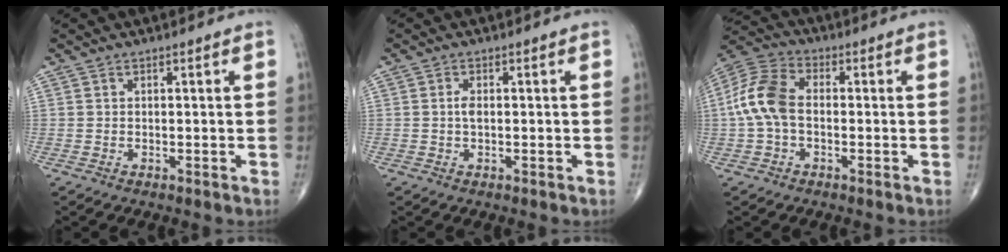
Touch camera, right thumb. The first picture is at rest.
{"total": 1.5, "force": [0.0, 0.7, 1.3], "torque": [-0.024, 0.001, 0.000]}
{"total": 10.2, "force": [-0.6, 6.3, 8.0], "torque": [-0.172, 0.029, -0.023]}